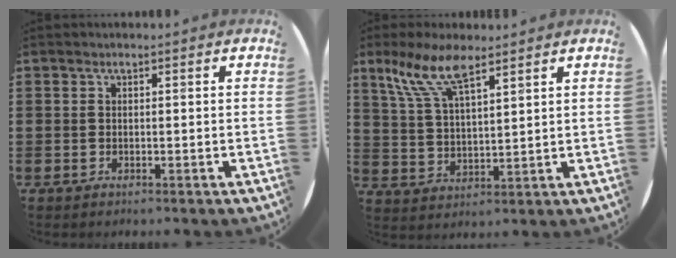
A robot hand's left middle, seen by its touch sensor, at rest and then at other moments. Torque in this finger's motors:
{"motor_torque": [1.40, -0.74, 0.31, 0.21]}